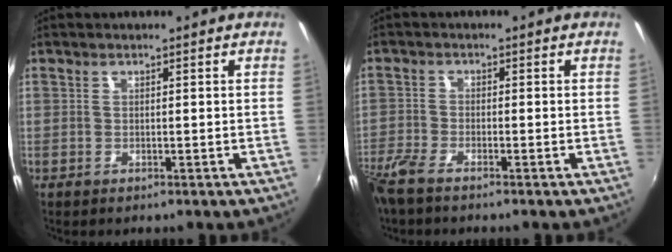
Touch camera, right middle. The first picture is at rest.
{"total": 5.3, "force": [-4.3, 1.2, 2.8], "torque": [-0.080, -0.018, -0.090]}